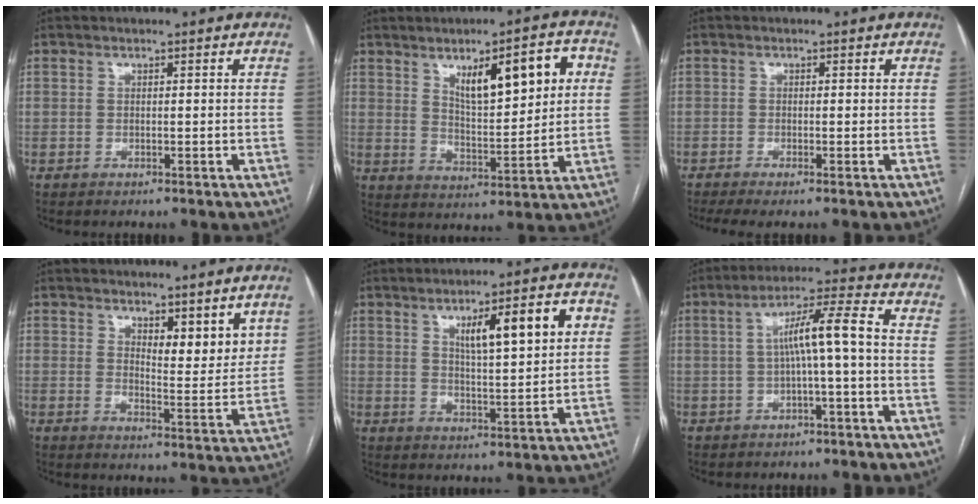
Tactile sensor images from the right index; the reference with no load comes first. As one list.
[{"total": 11.8, "force": [4.4, 3.4, 10.4], "torque": [-0.154, 0.012, 0.074]}, {"total": 3.4, "force": [-2.2, 0.2, 2.6], "torque": [-0.045, -0.009, -0.038]}, {"total": 6.4, "force": [4.4, 2.1, 4.1], "torque": [-0.055, -0.017, 0.070]}, {"total": 10.5, "force": [3.5, 1.7, 9.8], "torque": [-0.149, 0.012, 0.056]}, {"total": 7.7, "force": [-0.4, -0.1, 7.7], "torque": [-0.130, 0.028, -0.007]}]